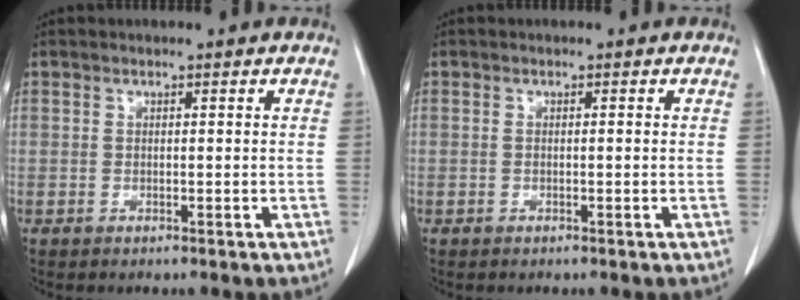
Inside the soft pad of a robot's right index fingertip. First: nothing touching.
{"total": 0.6, "force": [0.0, 0.1, 0.5], "torque": [-0.014, 0.002, 0.002]}